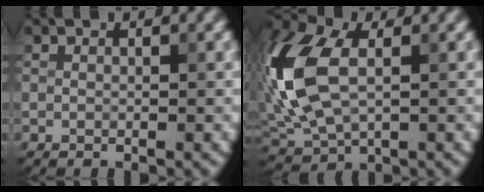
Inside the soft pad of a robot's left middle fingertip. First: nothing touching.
{"total": 10.2, "force": [0.8, 6.1, 8.1], "torque": [-0.211, 0.007, 0.008]}